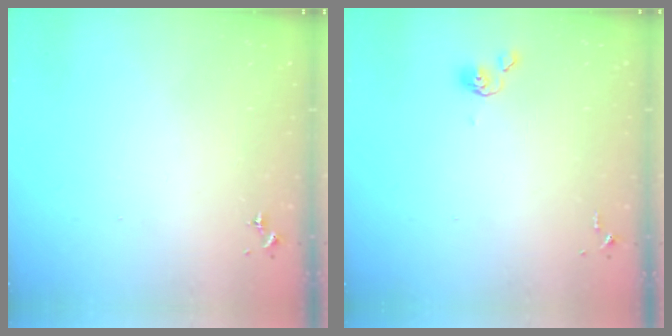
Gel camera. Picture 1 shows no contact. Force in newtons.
{"total": 3.8, "press": 3.7, "slide": 0.8}